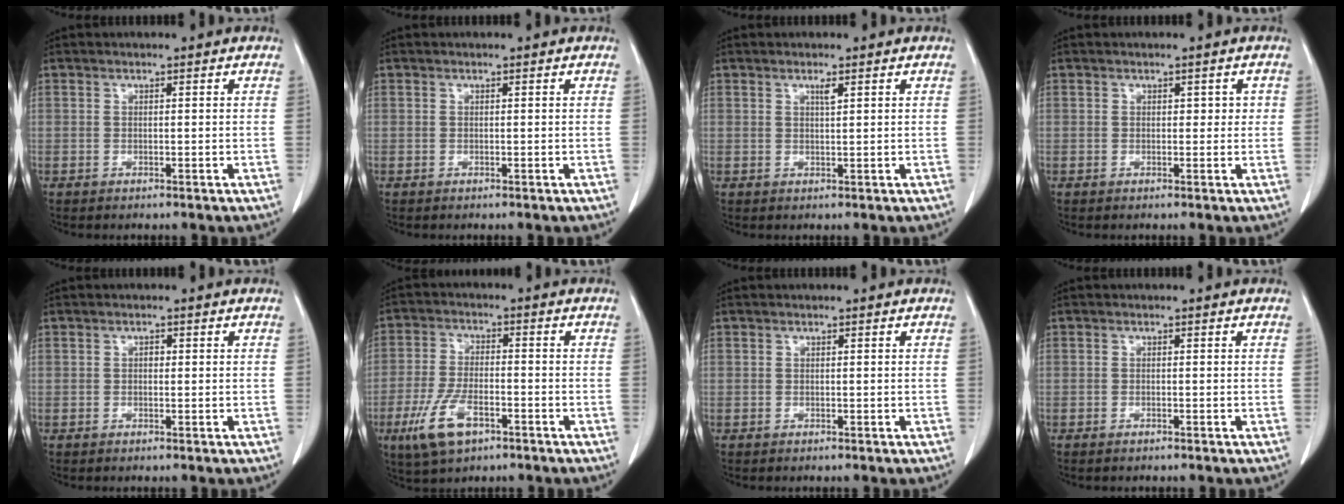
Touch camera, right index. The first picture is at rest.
{"total": 0.0}
{"total": 1.2, "force": [0.7, 0.0, 1.0], "torque": [-0.020, -0.002, 0.013]}
{"total": 1.6, "force": [0.4, 1.1, 1.0], "torque": [-0.008, 0.006, 0.004]}
{"total": 1.0, "force": [0.1, 0.7, 0.7], "torque": [-0.009, 0.003, 0.000]}
{"total": 8.7, "force": [-4.4, 3.4, 6.6], "torque": [-0.148, -0.009, -0.079]}
{"total": 0.0}
{"total": 0.6, "force": [-0.5, 0.1, 0.3], "torque": [-0.012, -0.001, -0.007]}